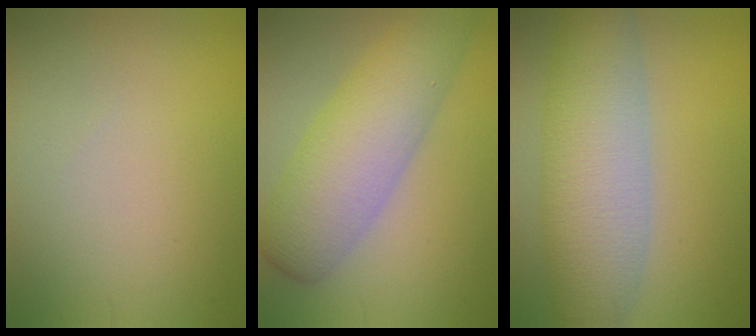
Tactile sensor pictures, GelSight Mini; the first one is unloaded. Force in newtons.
{"total": 7.4, "press": 7.4, "slide": 0.3}
{"total": 8.9, "press": 8.9, "slide": 0.5}